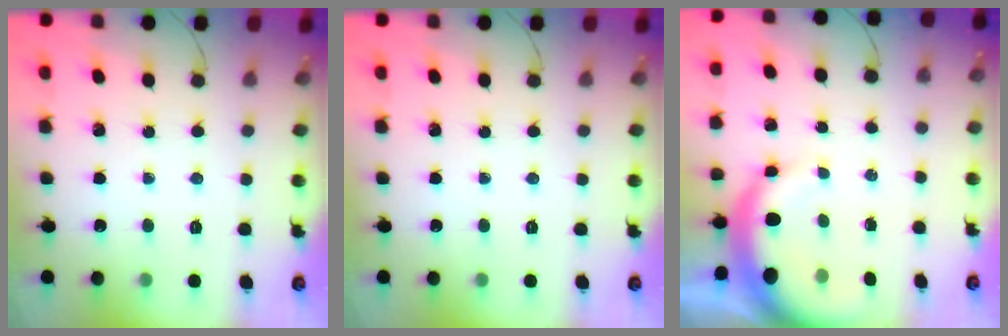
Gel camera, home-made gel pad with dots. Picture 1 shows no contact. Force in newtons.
{"total": 0.0}
{"total": 7.8, "press": 7.7, "slide": 1.4}